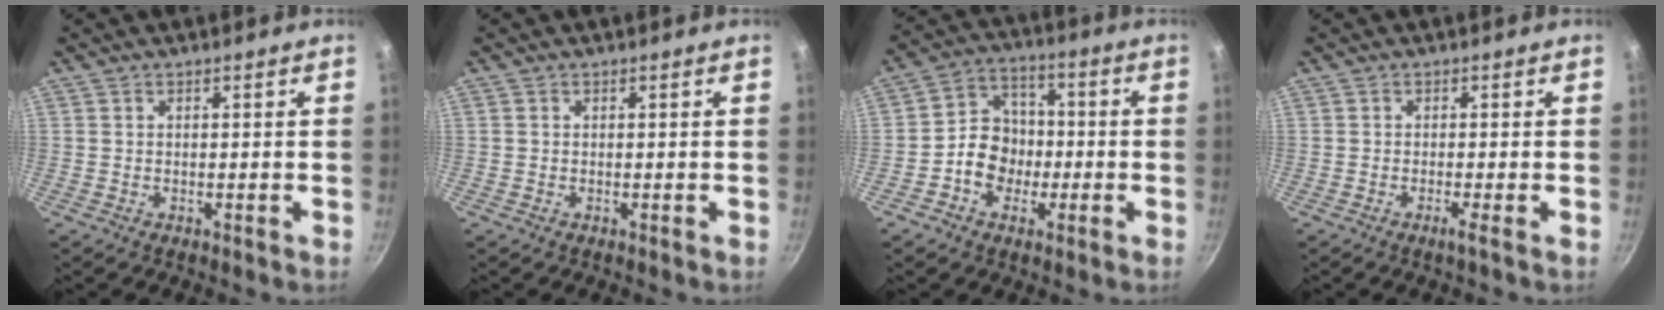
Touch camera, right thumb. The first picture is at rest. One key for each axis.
{"total": 0.0}
{"total": 9.5, "fx": -2.2, "fy": 8.1, "fz": 4.4, "tx": -0.031, "ty": 0.033, "tz": -0.050}
{"total": 1.2, "fx": -0.7, "fy": -0.3, "fz": 1.0, "tx": -0.024, "ty": 0.001, "tz": -0.013}